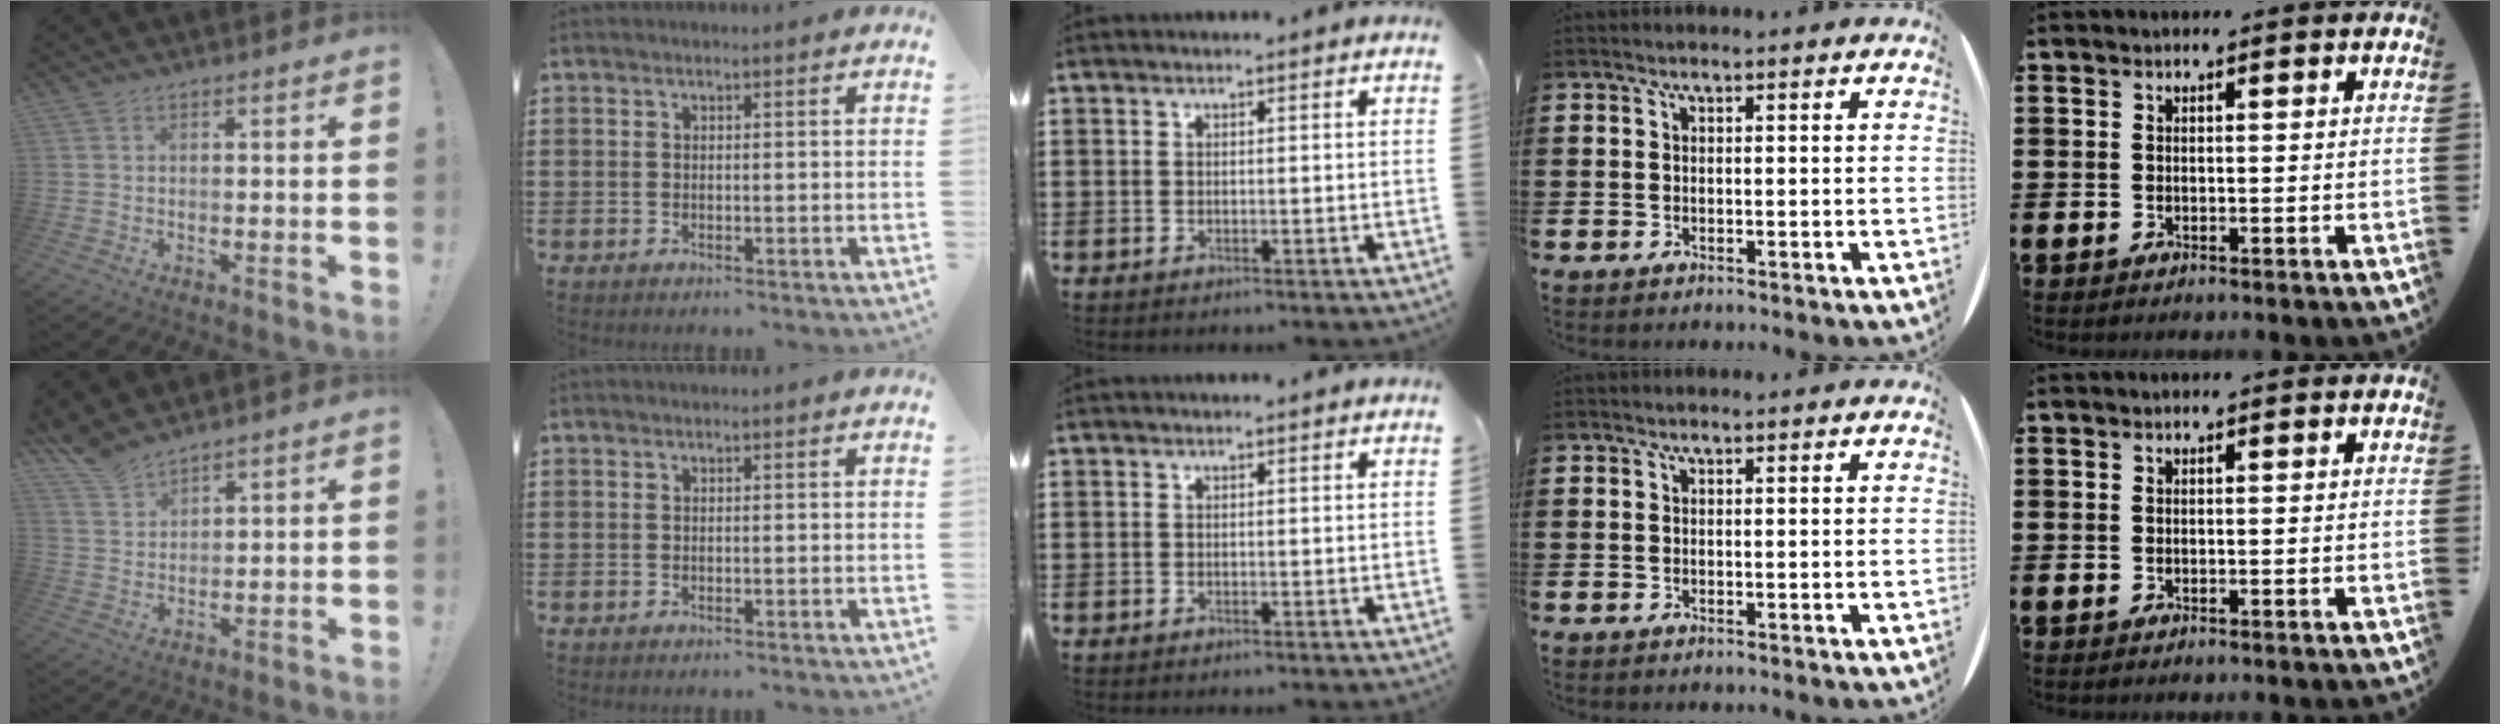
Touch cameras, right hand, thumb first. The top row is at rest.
{"thumb": {"total": 6.7, "force": [6.2, 2.2, 1.5], "torque": [-0.036, -0.040, 0.121]}}